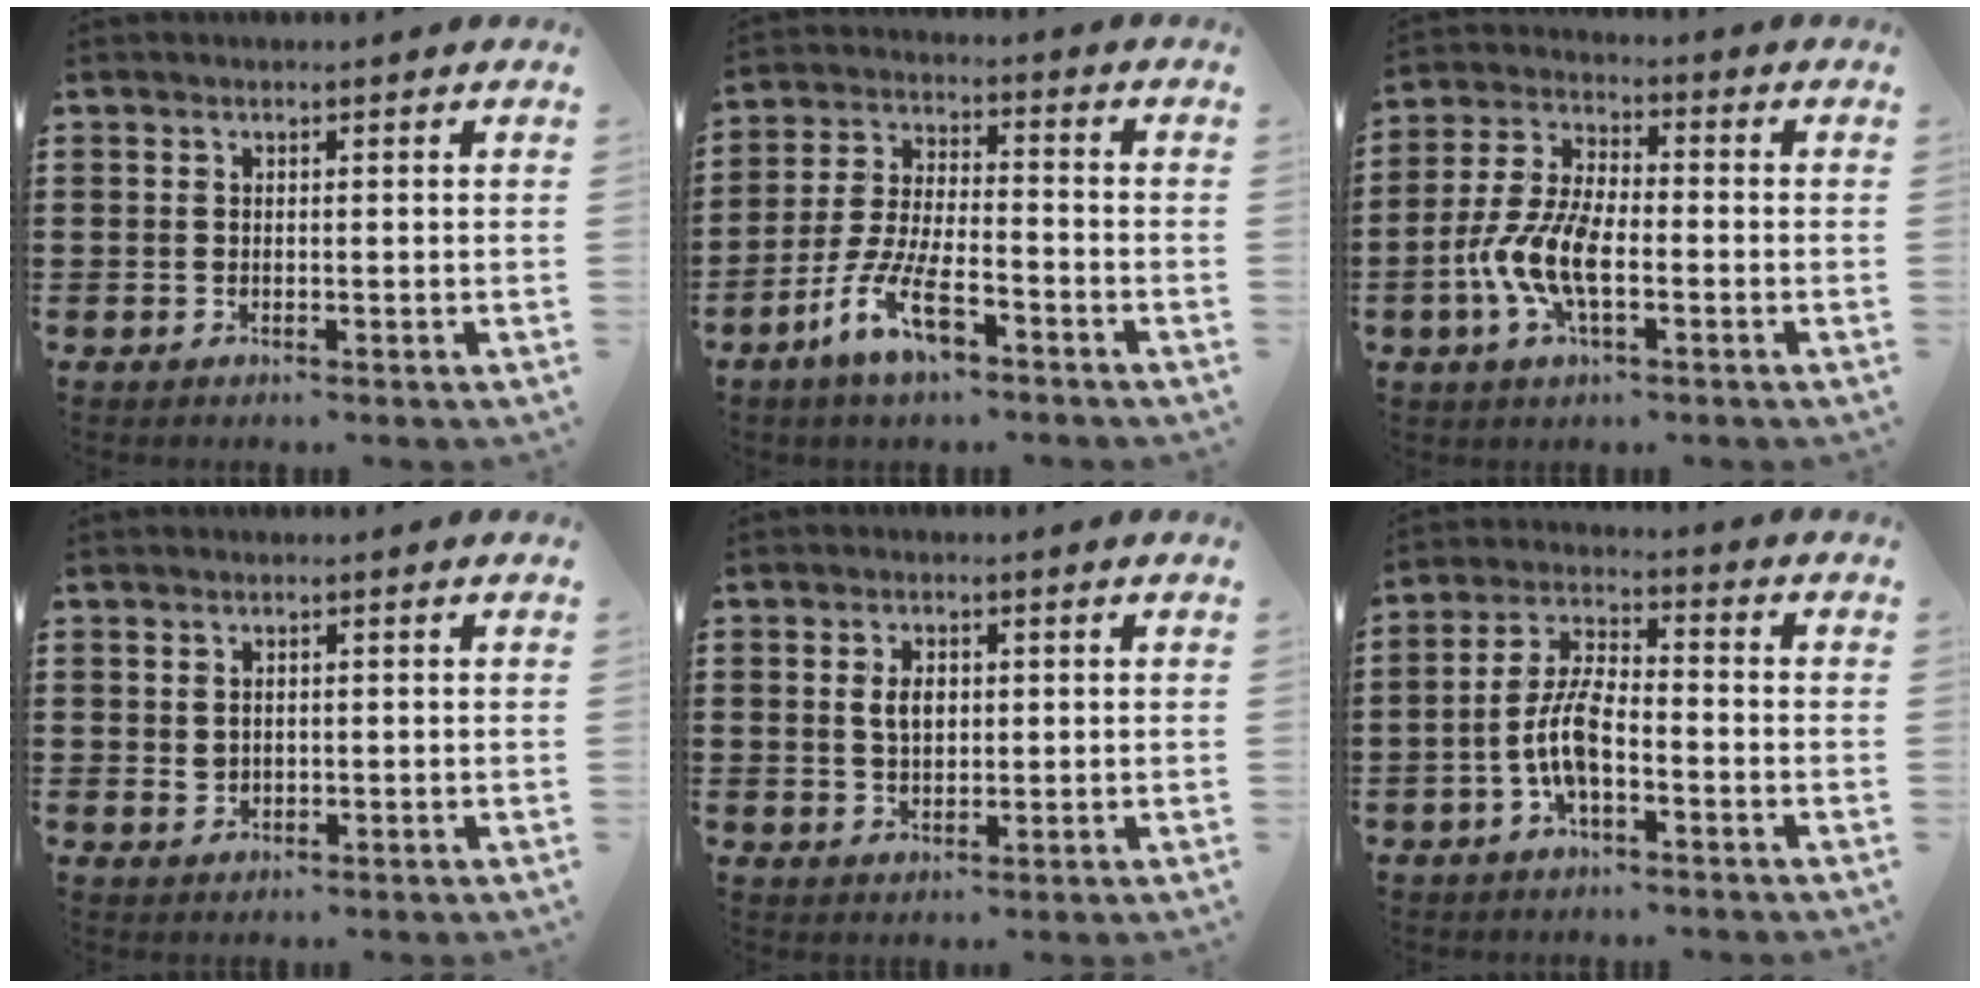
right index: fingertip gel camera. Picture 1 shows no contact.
{"total": 9.7, "force": [-5.7, 3.2, 7.1], "torque": [-0.167, -0.003, -0.112]}
{"total": 8.7, "force": [-3.0, 4.0, 7.2], "torque": [-0.178, -0.009, -0.064]}
{"total": 1.4, "force": [0.4, 1.1, 0.7], "torque": [-0.017, 0.007, 0.007]}
{"total": 3.3, "force": [0.5, 1.9, 2.6], "torque": [-0.047, 0.006, 0.006]}
{"total": 7.5, "force": [-2.6, 3.0, 6.4], "torque": [-0.157, -0.005, -0.058]}